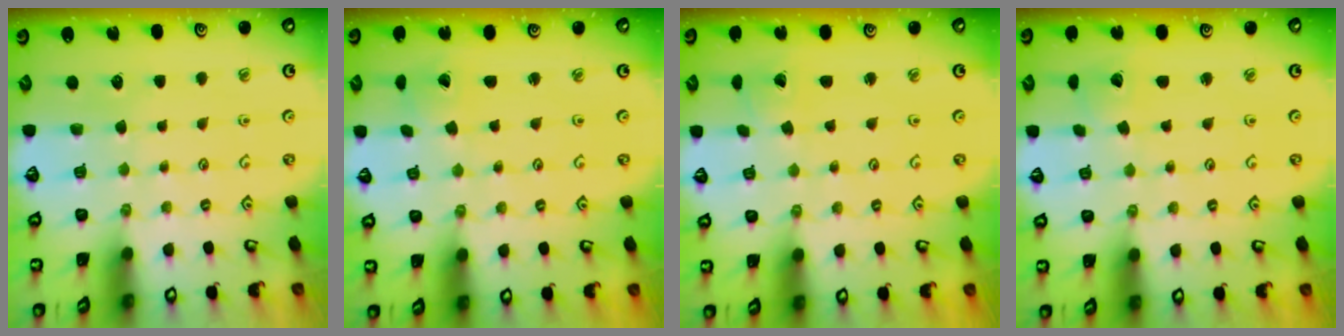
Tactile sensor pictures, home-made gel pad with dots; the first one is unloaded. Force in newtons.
{"total": 1.5, "press": 1.5, "slide": 0.3}
{"total": 1.7, "press": 1.7, "slide": 0.3}
{"total": 1.9, "press": 1.9, "slide": 0.1}